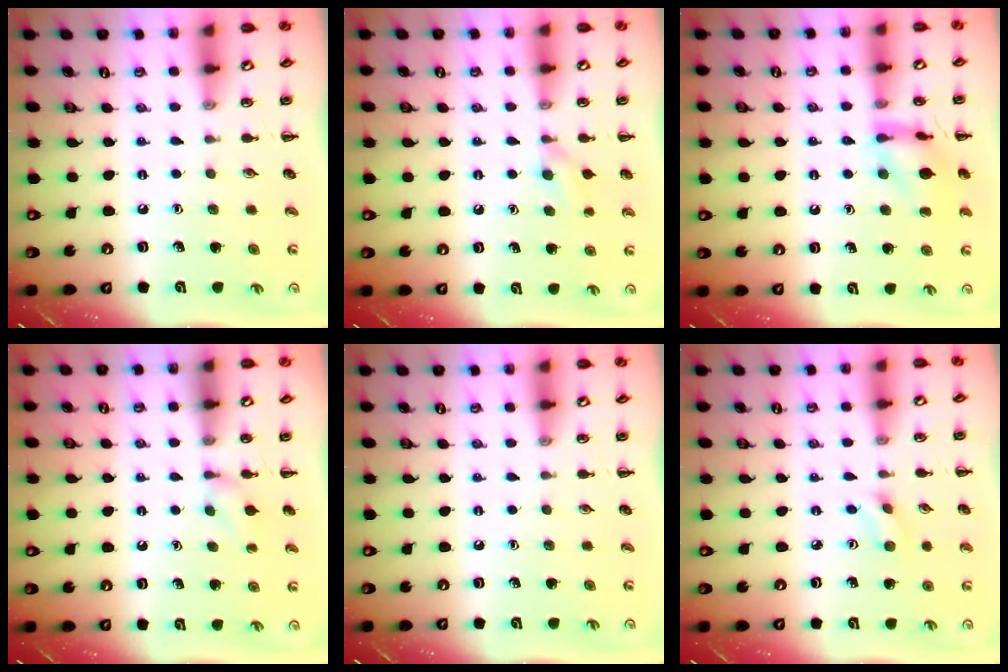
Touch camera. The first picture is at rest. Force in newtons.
{"total": 5.6, "press": 5.3, "slide": 1.7}
{"total": 12.3, "press": 12.2, "slide": 0.9}
{"total": 3.6, "press": 3.3, "slide": 1.4}
{"total": 0.0}
{"total": 2.3, "press": 2.1, "slide": 0.8}